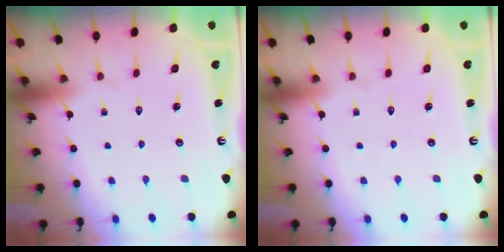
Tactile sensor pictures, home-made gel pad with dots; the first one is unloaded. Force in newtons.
{"total": 0.0}